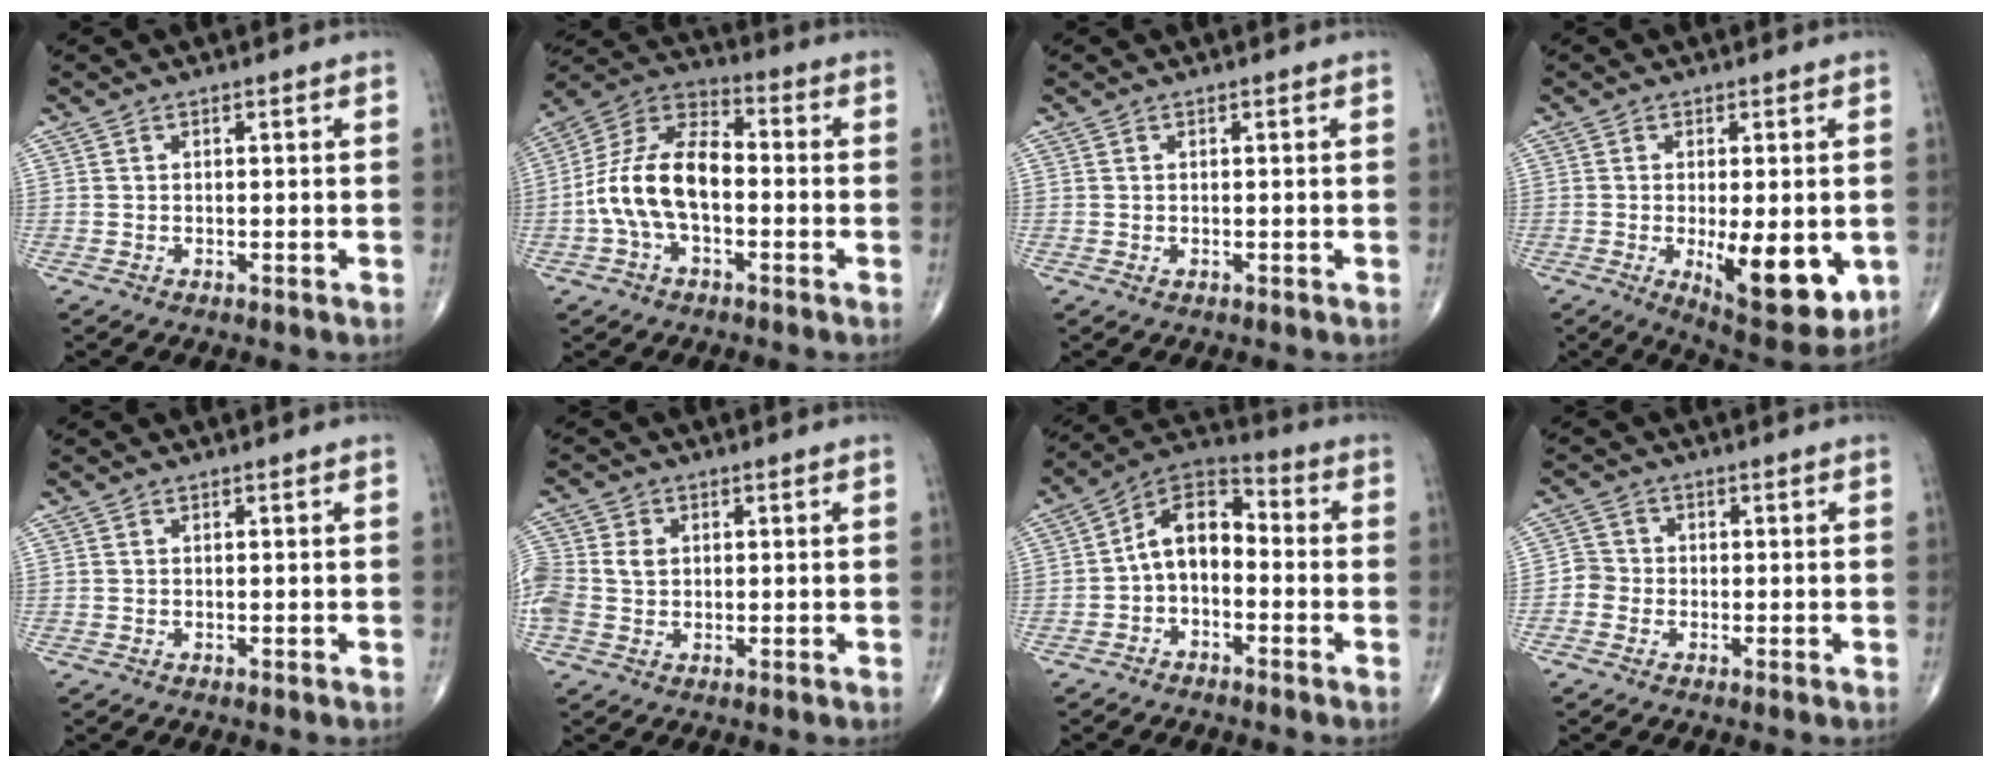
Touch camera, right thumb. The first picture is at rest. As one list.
[{"total": 14.2, "force": [-2.2, 7.9, 11.5], "torque": [-0.219, 0.043, -0.049]}, {"total": 0.0}, {"total": 13.9, "force": [-2.9, 5.1, 12.5], "torque": [-0.158, -0.027, -0.028]}, {"total": 0.0}, {"total": 8.1, "force": [0.7, 6.5, 4.8], "torque": [-0.126, 0.011, 0.015]}, {"total": 9.5, "force": [-1.6, 6.1, 7.1], "torque": [-0.097, 0.045, -0.047]}, {"total": 2.9, "force": [-1.1, 2.7, 0.4], "torque": [0.008, 0.009, -0.034]}]